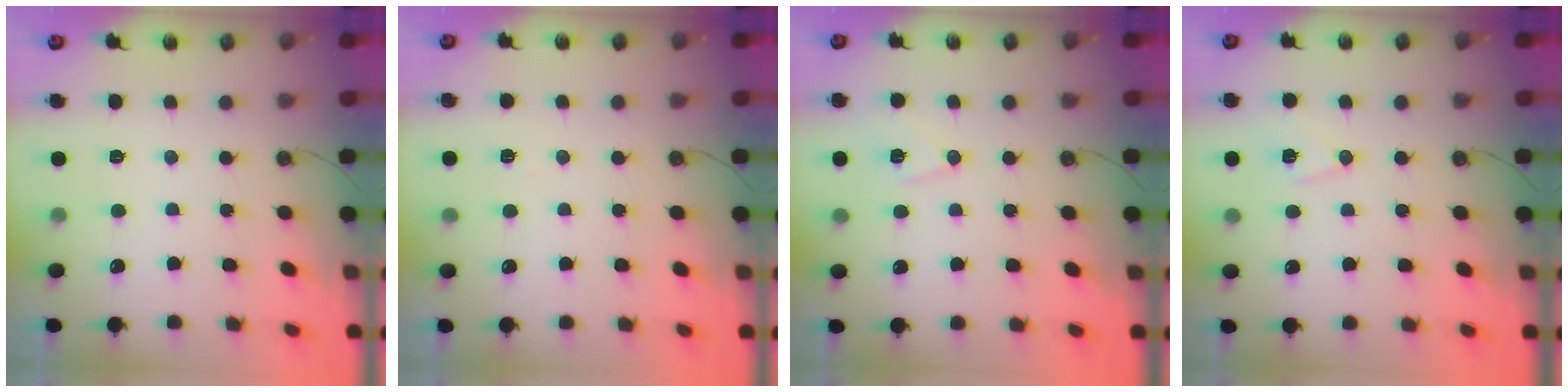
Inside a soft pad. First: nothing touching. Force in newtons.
{"total": 4.8, "press": 2.0, "slide": 4.3}
{"total": 8.2, "press": 8.2, "slide": 0.7}
{"total": 8.2, "press": 8.2, "slide": 0.7}